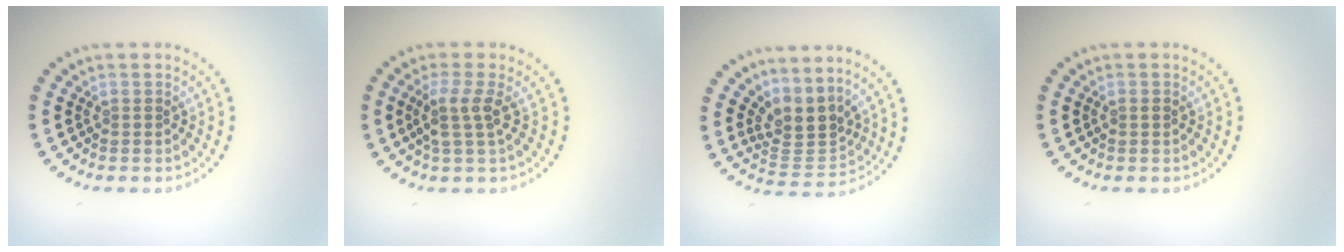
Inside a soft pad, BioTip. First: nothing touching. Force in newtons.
{"total": 2.6, "press": 2.0, "slide": 1.6}
{"total": 3.4, "press": 2.4, "slide": 2.4}
{"total": 0.7, "press": 0.7, "slide": 0.1}